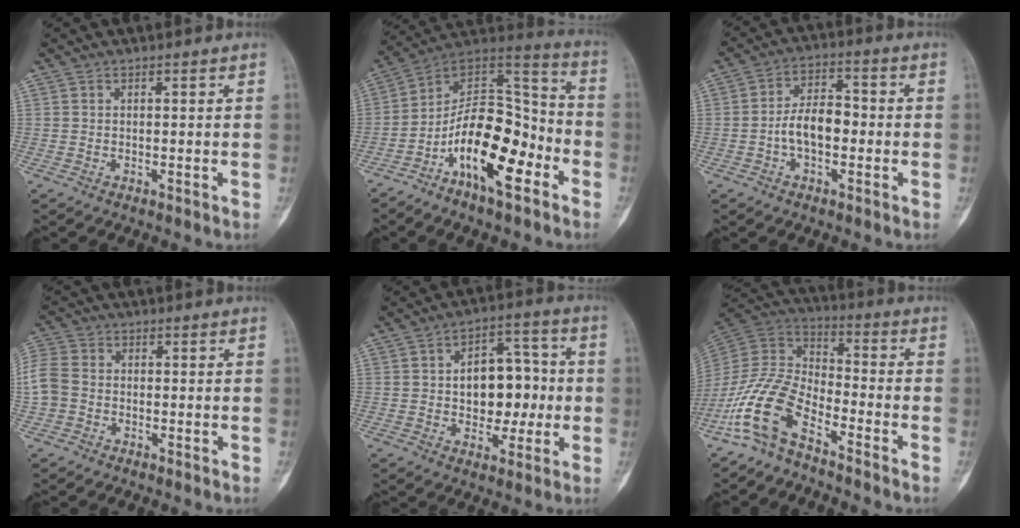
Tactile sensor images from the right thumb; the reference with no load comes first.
{"total": 18.9, "force": [-8.2, 8.5, 14.8], "torque": [-0.216, 0.082, -0.142]}
{"total": 7.9, "force": [-1.5, 4.5, 6.2], "torque": [-0.100, 0.030, -0.034]}
{"total": 7.8, "force": [-1.2, 6.4, 4.2], "torque": [-0.105, 0.018, -0.030]}
{"total": 12.8, "force": [-0.1, 8.4, 9.7], "torque": [-0.088, 0.031, 0.001]}
{"total": 13.5, "force": [-8.5, 6.1, 8.5], "torque": [-0.173, 0.069, -0.176]}